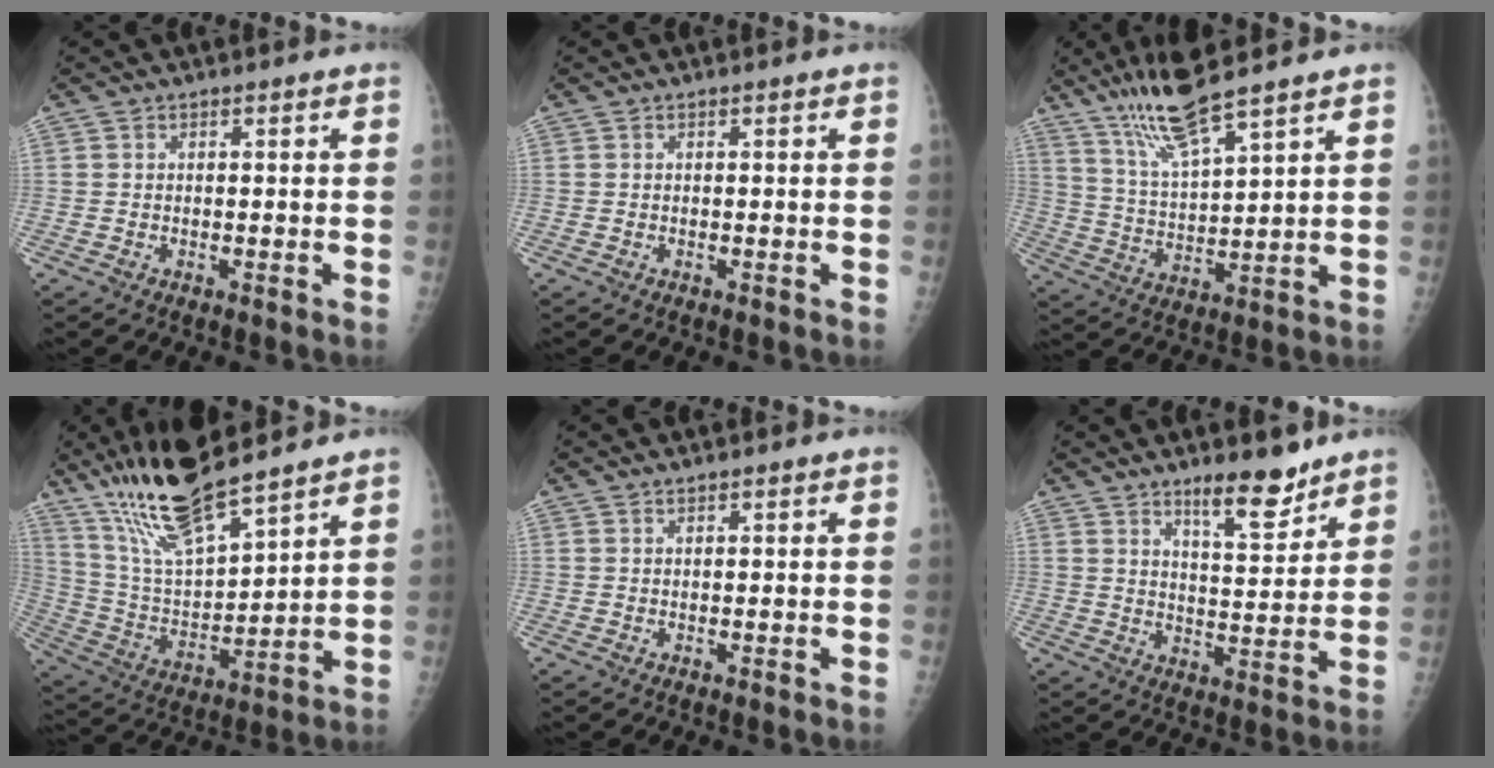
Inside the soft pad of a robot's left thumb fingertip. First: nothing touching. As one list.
[{"total": 0.0}, {"total": 11.4, "force": [8.6, 1.0, 7.4], "torque": [-0.139, -0.045, 0.173]}, {"total": 17.1, "force": [13.3, 3.2, 10.2], "torque": [-0.177, -0.065, 0.262]}, {"total": 0.6, "force": [0.6, 0.0, 0.3], "torque": [-0.005, -0.003, 0.013]}, {"total": 9.1, "force": [6.9, 2.4, 5.4], "torque": [-0.066, -0.056, 0.113]}]